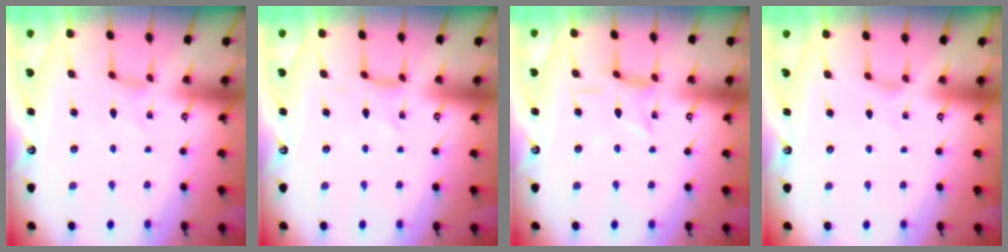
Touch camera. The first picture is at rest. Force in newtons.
{"total": 0.0}
{"total": 1.6, "press": 1.6, "slide": 0.5}
{"total": 0.0}